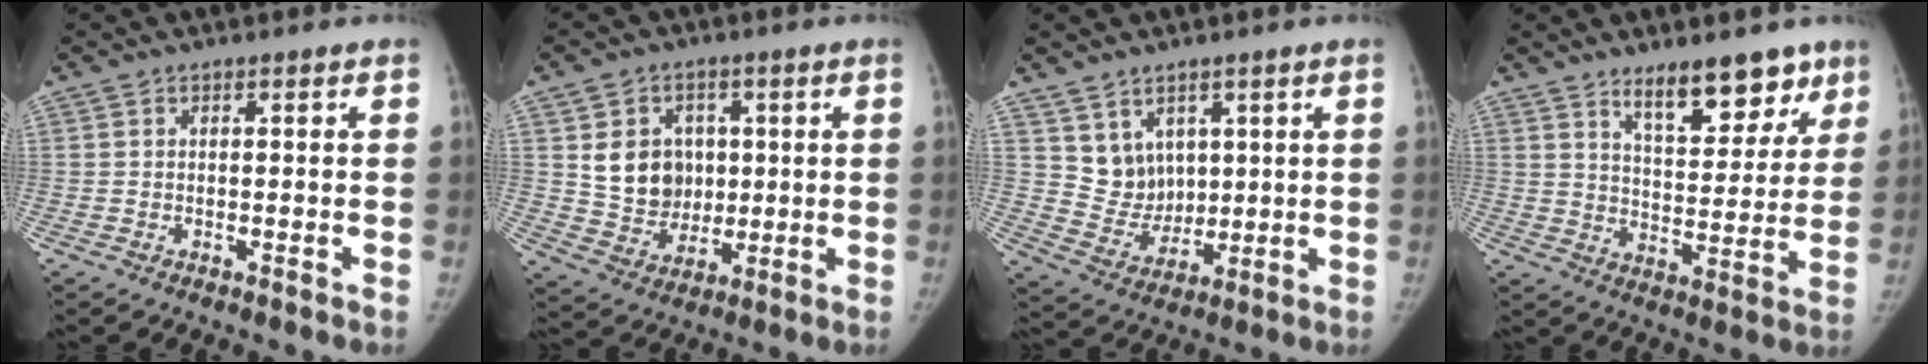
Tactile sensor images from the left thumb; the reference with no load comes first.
{"total": 10.5, "force": [2.2, 9.0, 4.9], "torque": [-0.036, -0.010, 0.051]}
{"total": 7.2, "force": [3.9, 5.9, 1.7], "torque": [0.006, -0.032, 0.088]}
{"total": 12.6, "force": [9.0, 5.1, 7.2], "torque": [-0.056, -0.061, 0.140]}